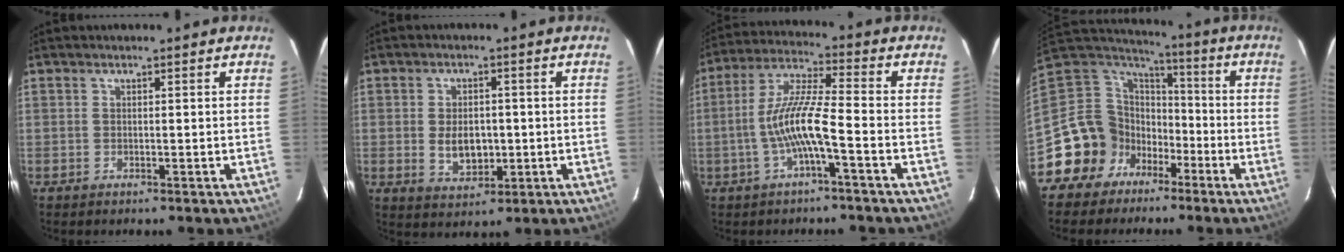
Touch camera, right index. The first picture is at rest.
{"total": 6.3, "force": [-0.6, 4.1, 4.8], "torque": [-0.086, -0.003, -0.001]}
{"total": 9.9, "force": [-3.3, 0.7, 9.3], "torque": [-0.198, 0.010, -0.063]}
{"total": 14.1, "force": [-6.5, 12.0, 3.4], "torque": [-0.097, 0.042, -0.119]}